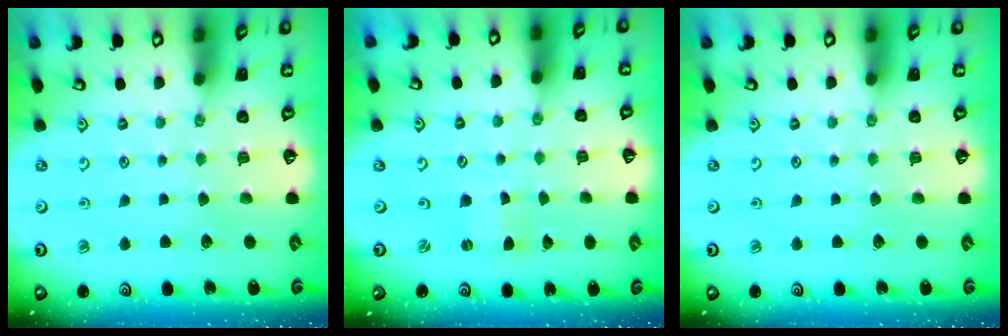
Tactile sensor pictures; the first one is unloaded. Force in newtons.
{"total": 0.0}
{"total": 0.0}